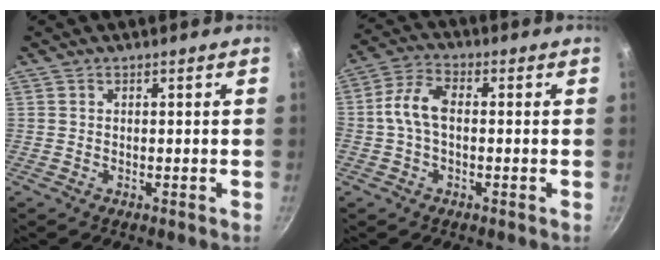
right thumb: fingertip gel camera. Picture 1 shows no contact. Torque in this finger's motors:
{"motor_torque": [0.08, 0.62, 0.70, -0.44, 0.50]}